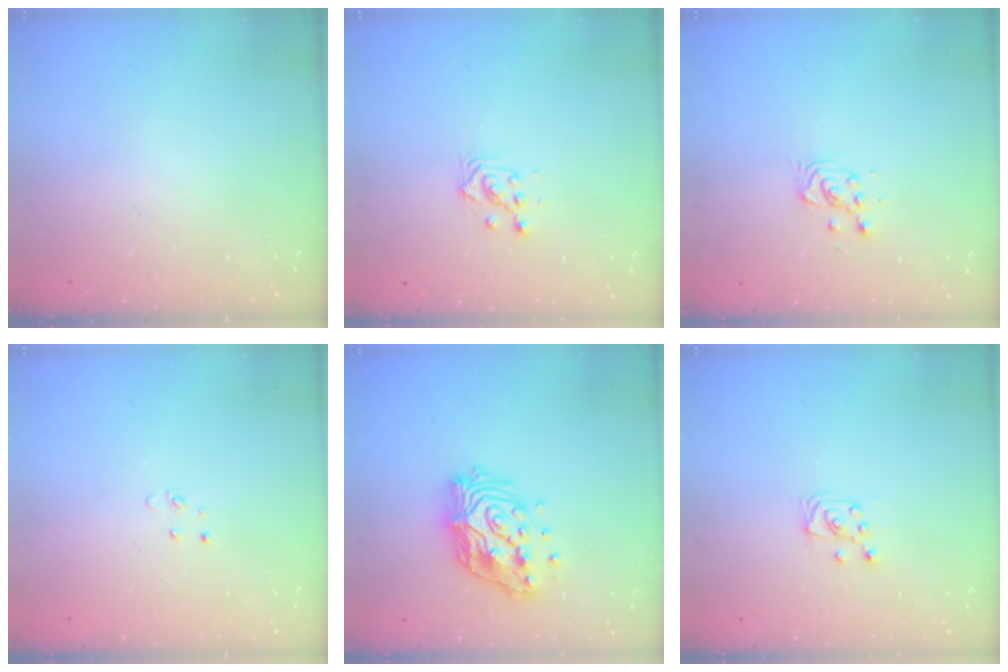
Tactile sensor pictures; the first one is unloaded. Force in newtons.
{"total": 2.8, "press": 2.8, "slide": 0.1}
{"total": 3.3, "press": 3.3, "slide": 0.2}
{"total": 2.6, "press": 2.6, "slide": 0.2}
{"total": 15.9, "press": 15.8, "slide": 1.5}
{"total": 4.3, "press": 4.3, "slide": 0.3}